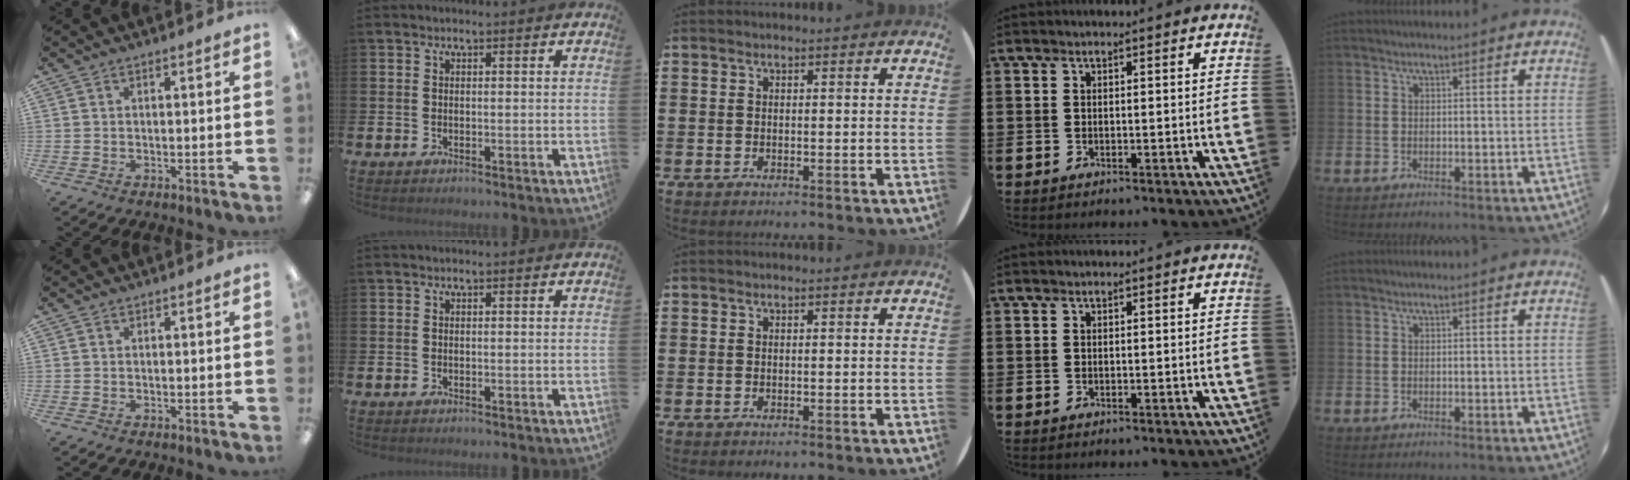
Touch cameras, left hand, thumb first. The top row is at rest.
{}